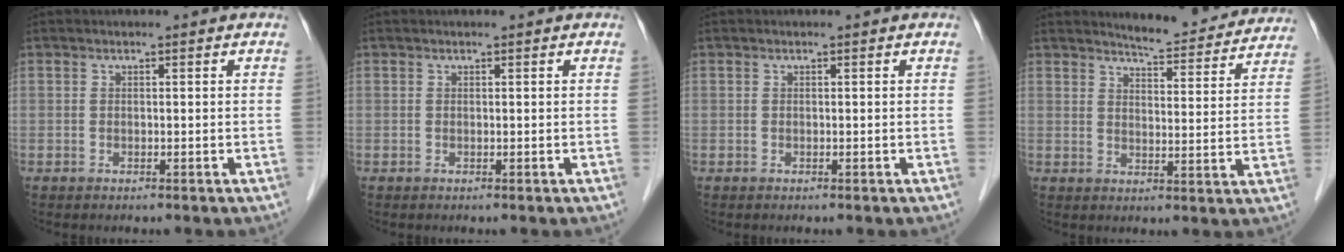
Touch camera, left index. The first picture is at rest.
{"total": 0.0}
{"total": 0.0}
{"total": 11.4, "force": [11.1, 1.5, 2.6], "torque": [-0.029, -0.015, 0.127]}